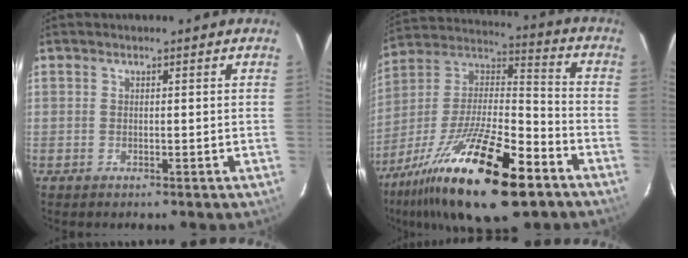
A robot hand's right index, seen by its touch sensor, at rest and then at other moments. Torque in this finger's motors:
{"motor_torque": [2.12, -0.02, 1.06, 0.21]}